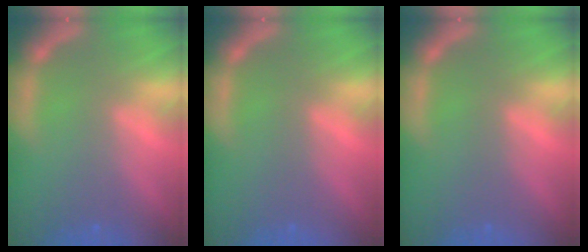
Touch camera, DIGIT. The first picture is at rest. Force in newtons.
{"total": 0.0}
{"total": 0.0}